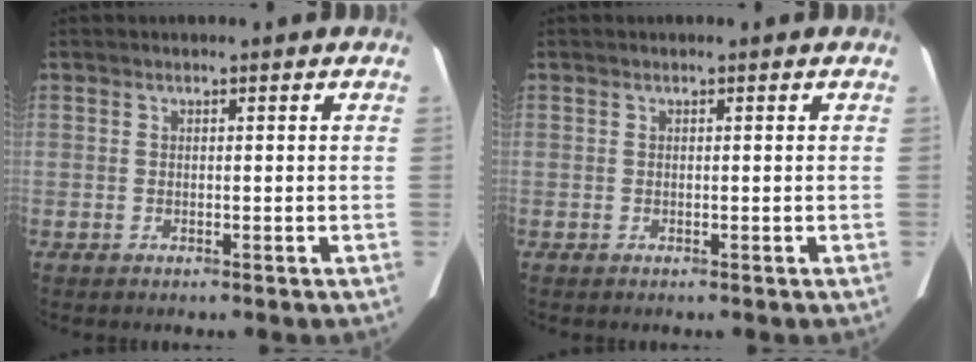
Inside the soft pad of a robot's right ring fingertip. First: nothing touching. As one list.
[{"total": 0.0}]